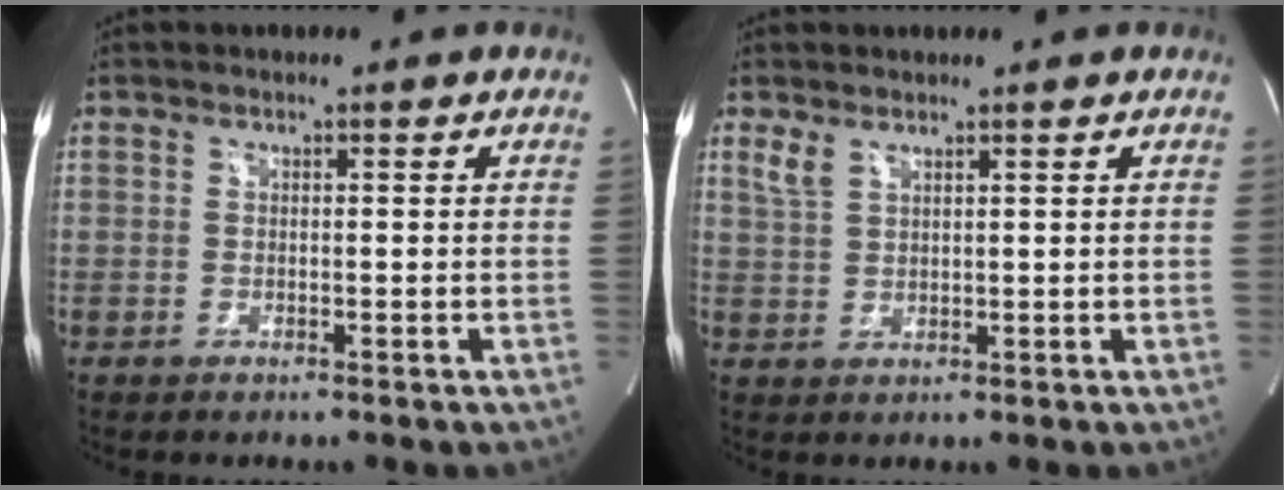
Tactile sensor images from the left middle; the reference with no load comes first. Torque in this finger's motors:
{"motor_torque": [0.30, -0.38, 0.23, 0.05]}